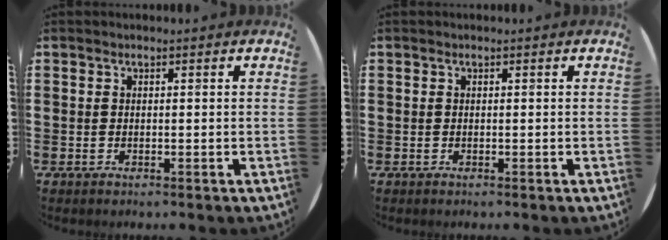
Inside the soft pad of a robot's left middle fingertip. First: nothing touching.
{"total": 0.0}